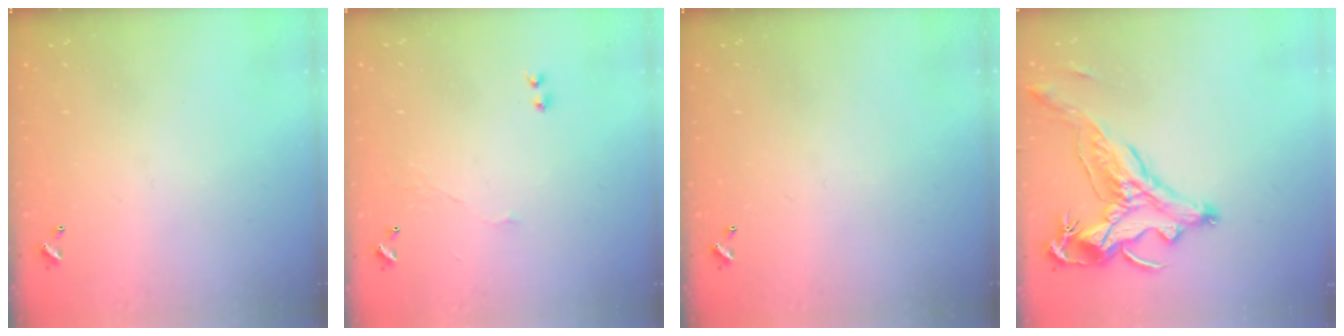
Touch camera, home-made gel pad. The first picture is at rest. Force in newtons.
{"total": 2.4, "press": 2.3, "slide": 0.6}
{"total": 0.0}
{"total": 2.9, "press": 2.5, "slide": 1.3}